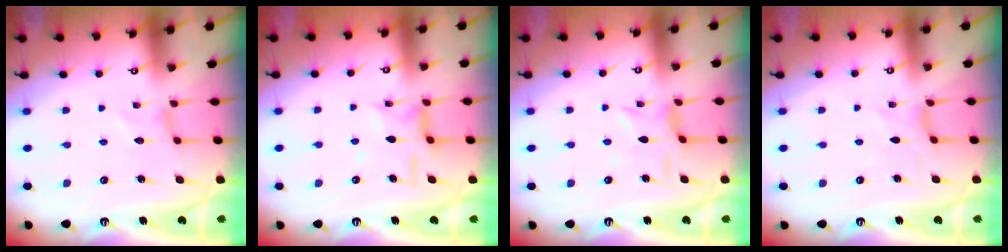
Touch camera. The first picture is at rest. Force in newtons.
{"total": 6.7, "press": 6.7, "slide": 0.4}
{"total": 1.4, "press": 1.3, "slide": 0.4}
{"total": 0.0}